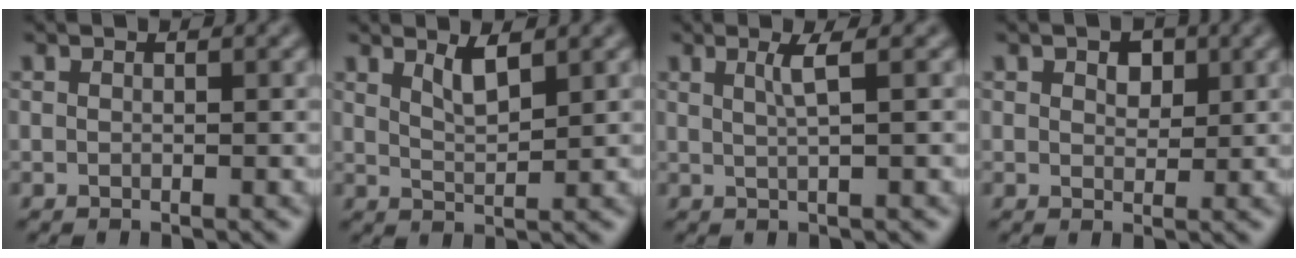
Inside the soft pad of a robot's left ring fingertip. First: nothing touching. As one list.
[{"total": 2.3, "force": [1.5, 0.5, 1.6], "torque": [-0.029, -0.005, 0.030]}, {"total": 2.0, "force": [0.7, 0.4, 1.8], "torque": [-0.031, -0.001, 0.010]}, {"total": 2.0, "force": [0.9, 1.3, 1.2], "torque": [-0.018, 0.000, 0.016]}]